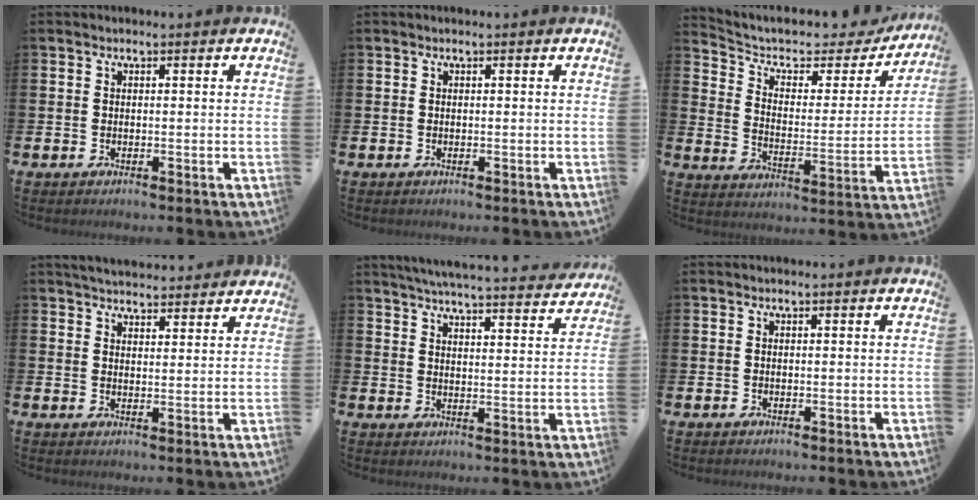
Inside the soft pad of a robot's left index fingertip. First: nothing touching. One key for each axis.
{"total": 0.0}
{"total": 6.3, "fx": 5.2, "fy": 2.8, "fz": 2.2, "tx": -0.068, "ty": -0.041, "tz": 0.081}
{"total": 4.0, "fx": 3.9, "fy": 0.5, "fz": 0.2, "tx": -0.010, "ty": -0.023, "tz": 0.071}
{"total": 5.5, "fx": 5.4, "fy": 0.1, "fz": 1.3, "tx": -0.038, "ty": -0.039, "tz": 0.092}
{"total": 0.0}